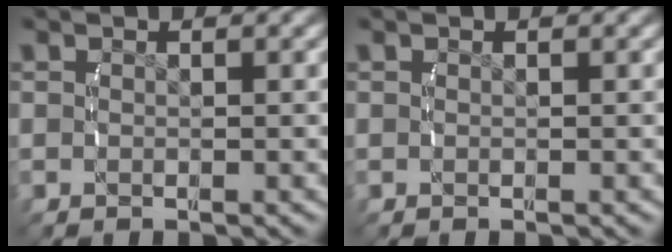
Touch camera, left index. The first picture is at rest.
{"total": 0.0}